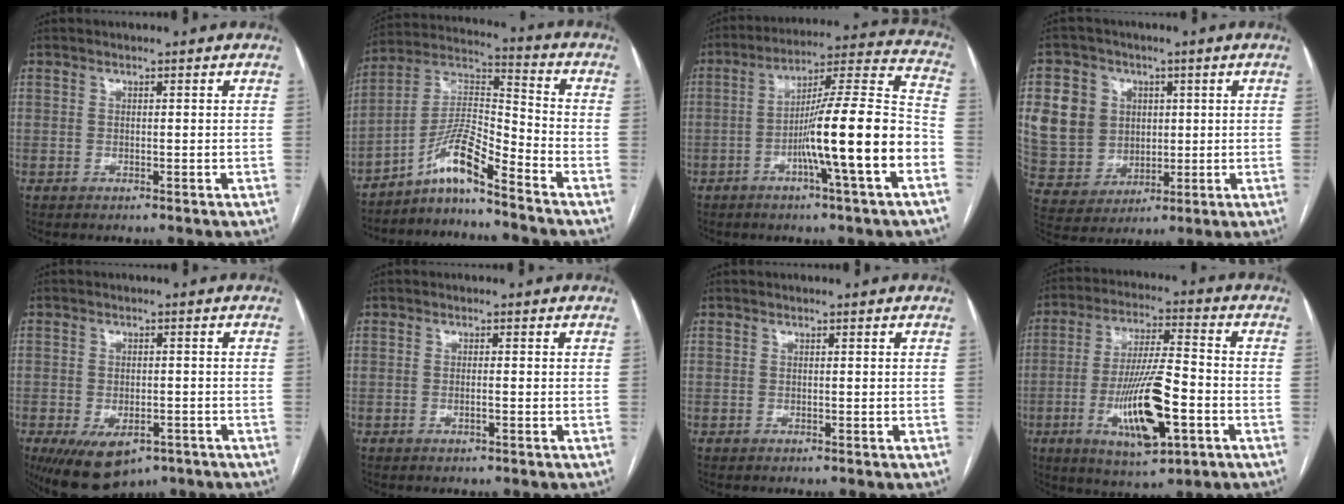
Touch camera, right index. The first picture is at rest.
{"total": 9.6, "force": [-7.1, 0.2, 6.3], "torque": [-0.134, 0.016, -0.133]}
{"total": 16.9, "force": [-5.6, -0.5, 16.0], "torque": [-0.251, 0.007, -0.095]}
{"total": 11.3, "force": [2.5, 10.1, 4.4], "torque": [-0.120, 0.029, 0.062]}
{"total": 10.0, "force": [-5.9, 5.3, 6.1], "torque": [-0.108, -0.007, -0.081]}
{"total": 1.1, "force": [-0.3, 0.1, 1.0], "torque": [-0.020, -0.001, -0.005]}
{"total": 0.0}
{"total": 14.5, "force": [-4.6, 3.1, 13.4], "torque": [-0.252, -0.008, -0.073]}